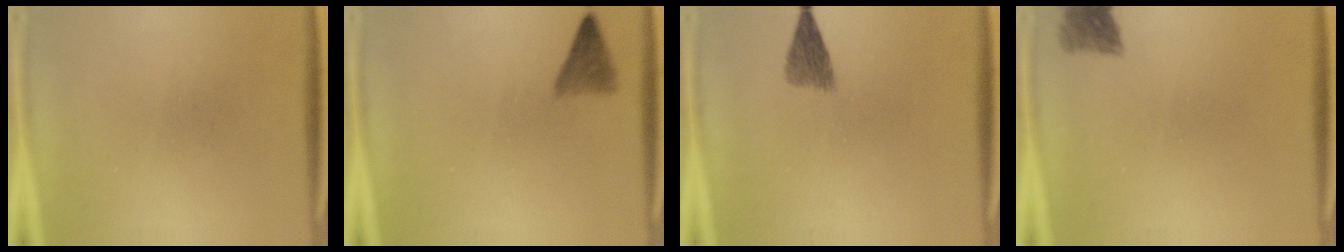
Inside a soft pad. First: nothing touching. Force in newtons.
{"total": 2.8}
{"total": 2.9}
{"total": 2.8}